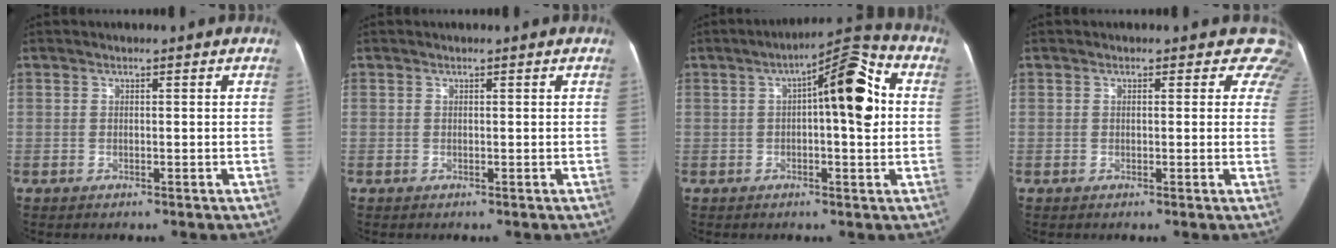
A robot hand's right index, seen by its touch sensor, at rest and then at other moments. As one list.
[{"total": 0.0}, {"total": 10.9, "force": [1.4, 2.3, 10.6], "torque": [-0.149, 0.035, 0.018]}, {"total": 4.5, "force": [3.4, 2.9, 0.5], "torque": [0.030, -0.006, 0.006]}]